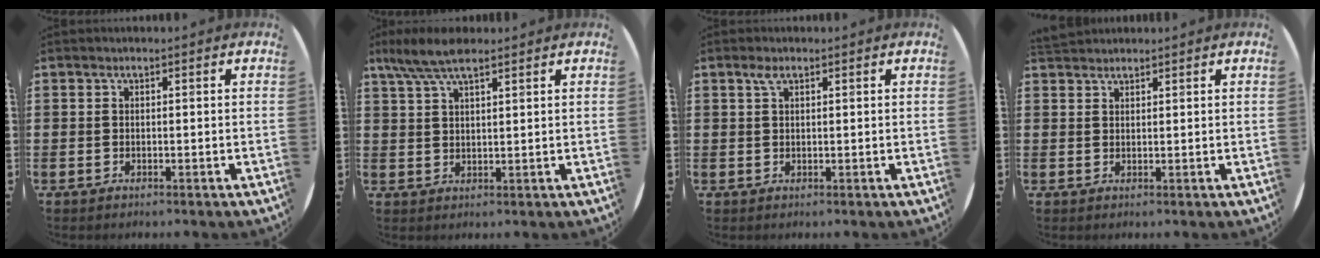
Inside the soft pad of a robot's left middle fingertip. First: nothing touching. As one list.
[{"total": 5.7, "force": [4.2, 1.6, 3.5], "torque": [-0.078, -0.001, 0.076]}, {"total": 1.4, "force": [0.8, 0.6, 1.0], "torque": [-0.015, 0.001, 0.012]}, {"total": 1.5, "force": [1.4, 0.4, 0.0], "torque": [-0.003, 0.003, 0.029]}]